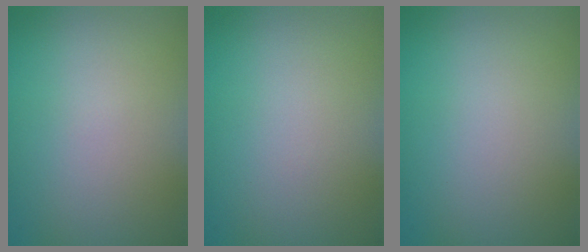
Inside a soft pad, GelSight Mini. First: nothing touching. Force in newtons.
{"total": 0.0}
{"total": 0.0}